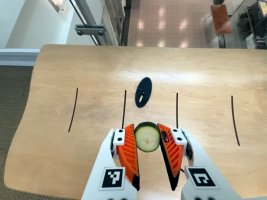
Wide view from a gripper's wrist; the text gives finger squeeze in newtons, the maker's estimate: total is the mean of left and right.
{"total": 11.3, "left": 11.2, "right": 11.5}